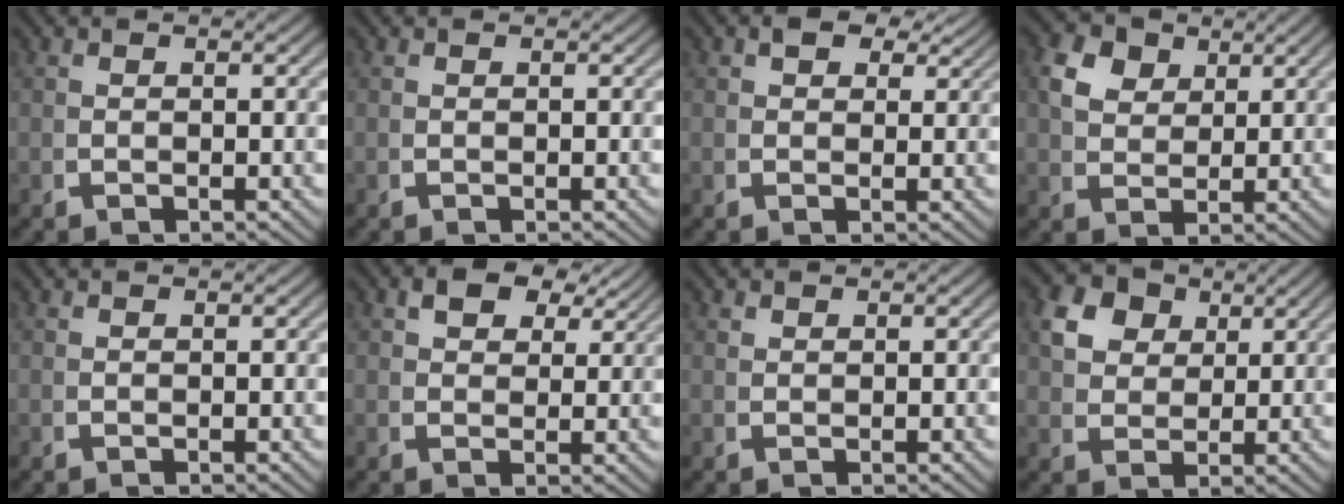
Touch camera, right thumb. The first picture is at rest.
{"total": 0.0}
{"total": 3.3, "force": [2.3, 1.9, 1.5], "torque": [-0.020, 0.001, 0.036]}
{"total": 5.6, "force": [2.9, 3.9, 2.8], "torque": [-0.059, -0.002, 0.055]}
{"total": 0.0}
{"total": 4.4, "force": [3.3, 1.9, 2.1], "torque": [-0.033, 0.007, 0.056]}
{"total": 0.9, "force": [0.8, 0.1, 0.0], "torque": [0.004, 0.000, 0.021]}
{"total": 7.2, "force": [3.2, 5.4, 3.5], "torque": [-0.080, -0.006, 0.059]}